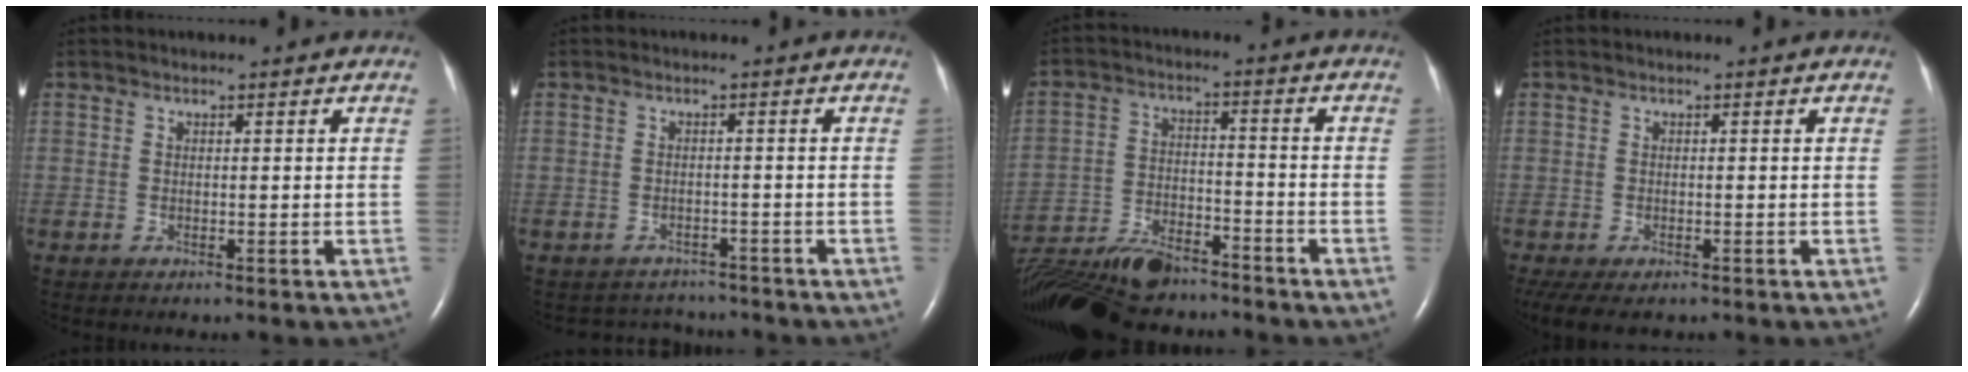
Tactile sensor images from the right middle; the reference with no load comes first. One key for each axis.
{"total": 4.6, "fx": -4.4, "fy": 1.2, "fz": -0.4, "tx": 0.003, "ty": 0.009, "tz": -0.059}
{"total": 19.7, "fx": -16.4, "fy": 5.9, "fz": 9.2, "tx": -0.238, "ty": -0.028, "tz": -0.275}
{"total": 7.2, "fx": -4.9, "fy": 3.0, "fz": 4.3, "tx": -0.087, "ty": -0.014, "tz": -0.077}